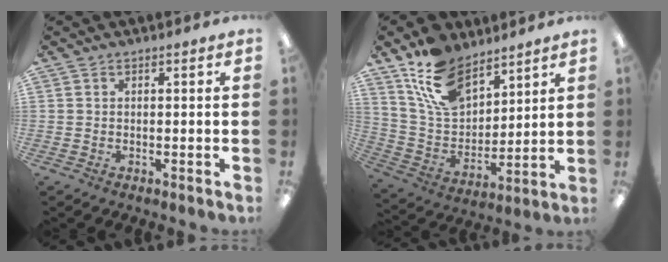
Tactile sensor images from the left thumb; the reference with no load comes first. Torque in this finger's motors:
{"motor_torque": [0.19, 0.28, 1.40, -1.37, 0.09]}